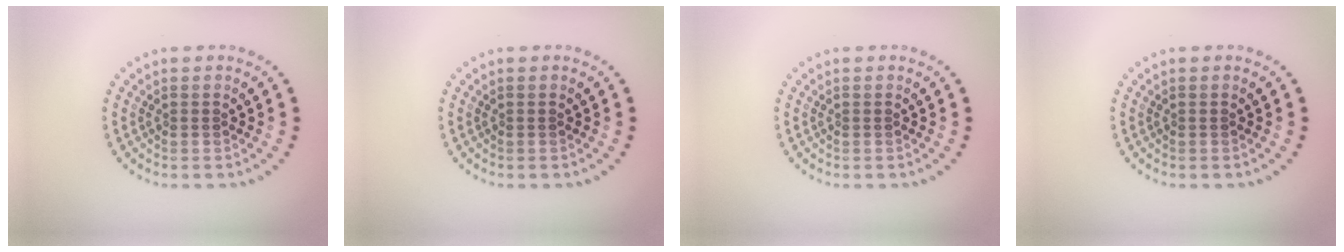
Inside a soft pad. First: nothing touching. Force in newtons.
{"total": 0.0}
{"total": 0.0}
{"total": 0.0}